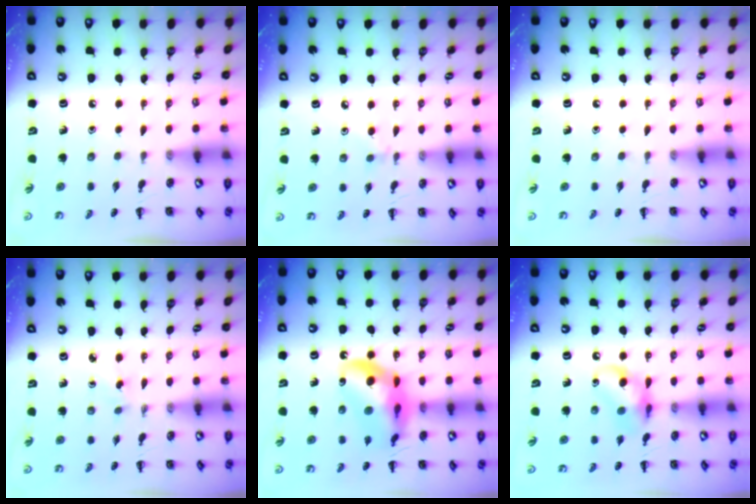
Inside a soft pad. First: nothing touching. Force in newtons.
{"total": 2.8, "press": 2.6, "slide": 1.1}
{"total": 0.0}
{"total": 3.2, "press": 3.1, "slide": 0.8}
{"total": 17.1, "press": 16.6, "slide": 4.0}
{"total": 12.4, "press": 12.3, "slide": 1.8}